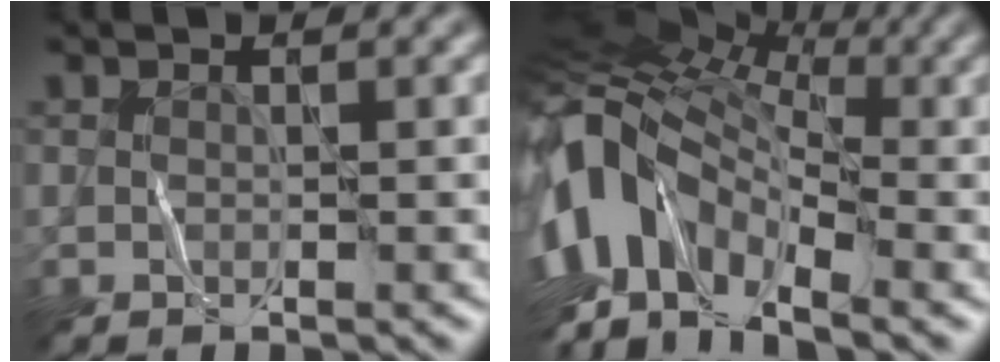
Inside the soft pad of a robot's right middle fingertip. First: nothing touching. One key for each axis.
{"total": 12.9, "fx": -3.1, "fy": 7.5, "fz": 10.0, "tx": -0.206, "ty": 0.018, "tz": -0.073}